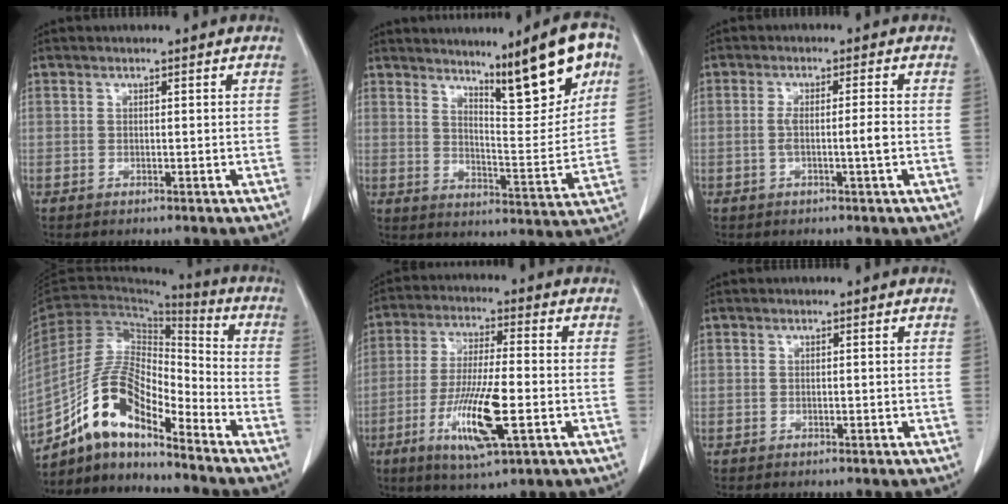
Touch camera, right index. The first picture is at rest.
{"total": 13.8, "force": [8.3, 1.6, 10.8], "torque": [-0.143, -0.005, 0.125]}
{"total": 3.3, "force": [-0.7, -0.1, 3.2], "torque": [-0.060, 0.006, -0.008]}
{"total": 12.7, "force": [-9.6, 3.5, 7.5], "torque": [-0.149, 0.028, -0.177]}
{"total": 12.2, "force": [-4.0, 1.7, 11.4], "torque": [-0.219, -0.017, -0.069]}
{"total": 0.0}